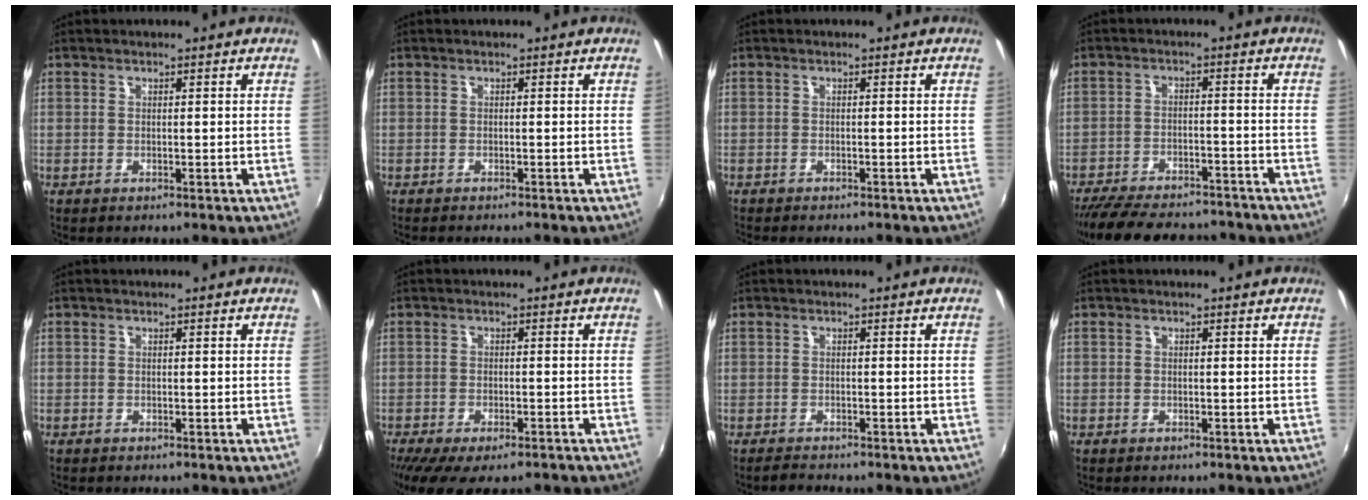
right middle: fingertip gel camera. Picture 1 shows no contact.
{"total": 1.1, "force": [-1.1, 0.1, 0.3], "torque": [-0.008, -0.009, -0.018]}
{"total": 2.2, "force": [-2.0, 0.4, 0.7], "torque": [-0.023, -0.012, -0.032]}
{"total": 18.9, "force": [-16.1, 5.9, 7.9], "torque": [-0.169, -0.011, -0.227]}
{"total": 0.7, "force": [-0.5, 0.4, 0.0], "torque": [-0.003, 0.000, -0.011]}
{"total": 11.1, "force": [-8.4, 3.5, 6.3], "torque": [-0.136, -0.043, -0.129]}
{"total": 1.9, "force": [-1.8, 0.2, 0.4], "torque": [-0.015, -0.005, -0.033]}
{"total": 1.1, "force": [-0.6, 0.9, -0.1], "torque": [-0.004, 0.003, -0.009]}